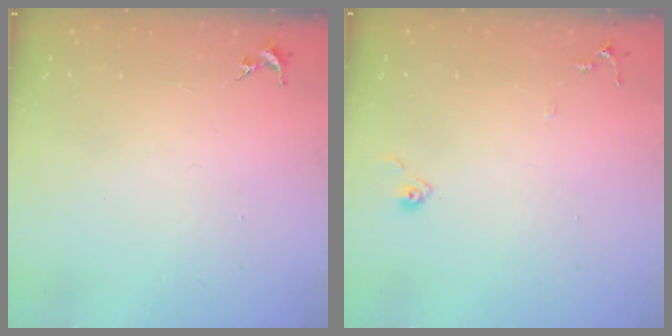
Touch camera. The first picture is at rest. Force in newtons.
{"total": 6.7, "press": 6.6, "slide": 0.6}